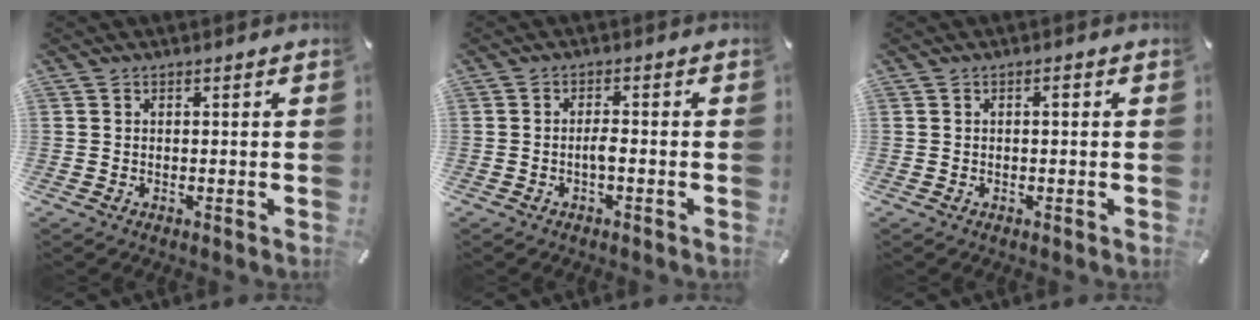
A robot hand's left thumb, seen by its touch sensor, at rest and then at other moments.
{"total": 2.5, "force": [-0.9, 0.6, 2.2], "torque": [-0.041, 0.003, -0.017]}
{"total": 1.0, "force": [0.0, 0.3, 0.9], "torque": [-0.018, 0.003, -0.001]}